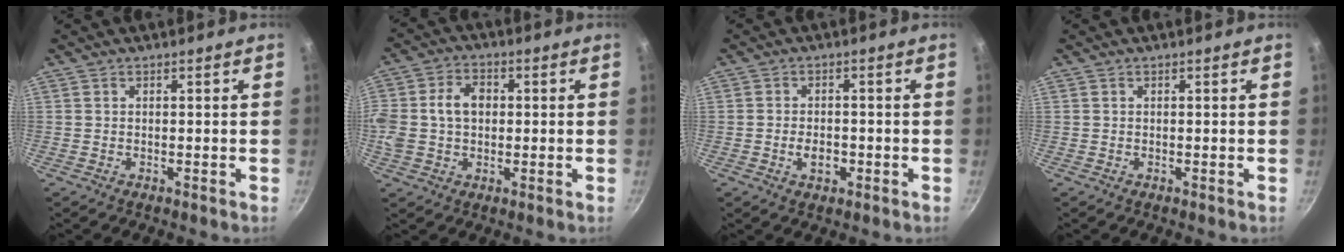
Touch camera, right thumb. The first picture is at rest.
{"total": 10.6, "force": [0.7, 8.0, 7.0], "torque": [-0.129, 0.021, 0.006]}
{"total": 3.8, "force": [-1.2, 2.4, 2.6], "torque": [-0.037, 0.008, -0.021]}
{"total": 0.0}